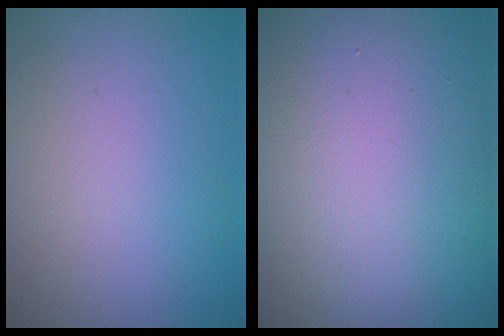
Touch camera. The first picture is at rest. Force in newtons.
{"total": 24.0, "press": 24.0, "slide": 1.2}